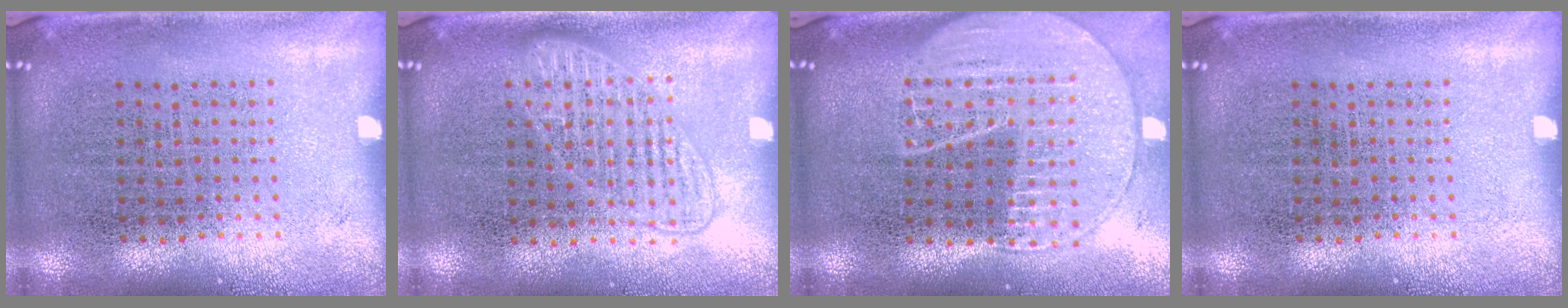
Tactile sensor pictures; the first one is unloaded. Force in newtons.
{"total": 1.4, "press": 1.3, "slide": 0.4}
{"total": 1.9, "press": 1.8, "slide": 0.8}
{"total": 0.0}